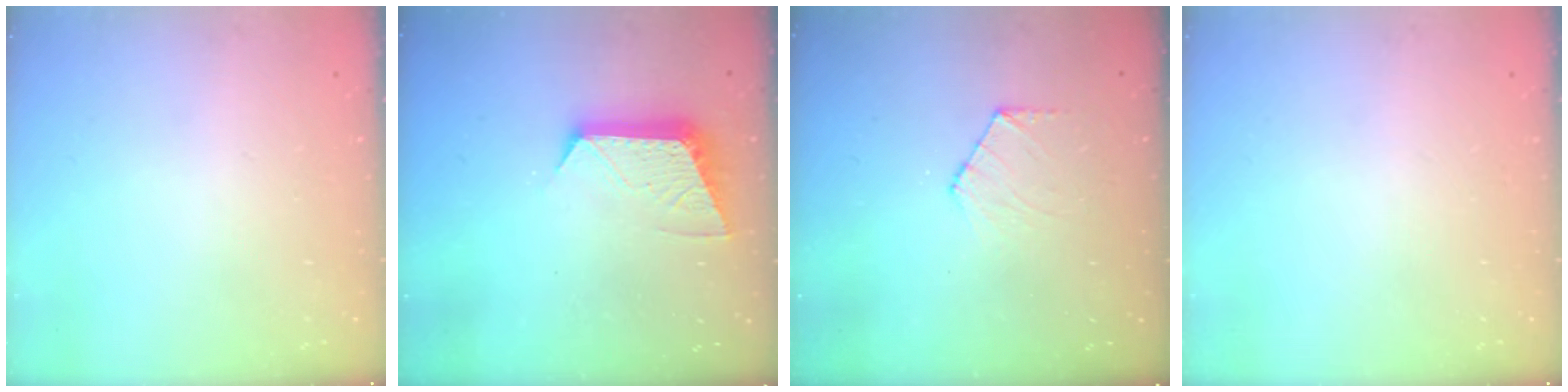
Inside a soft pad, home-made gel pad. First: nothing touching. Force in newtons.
{"total": 10.2, "press": 10.1, "slide": 0.5}
{"total": 6.5, "press": 6.5, "slide": 0.6}
{"total": 0.0}